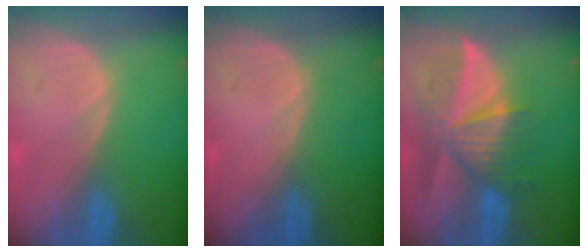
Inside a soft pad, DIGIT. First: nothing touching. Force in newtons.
{"total": 0.0}
{"total": 9.5, "press": 8.5, "slide": 4.3}